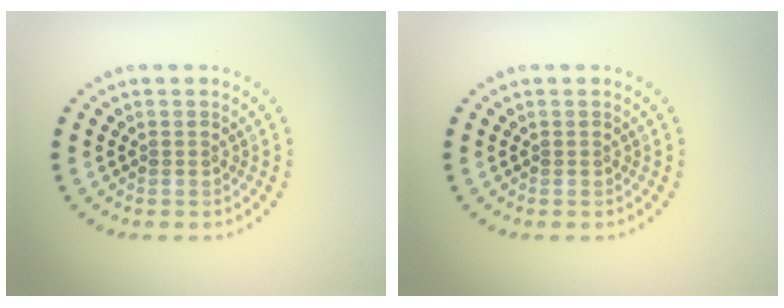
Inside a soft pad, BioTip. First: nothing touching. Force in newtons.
{"total": 0.0}